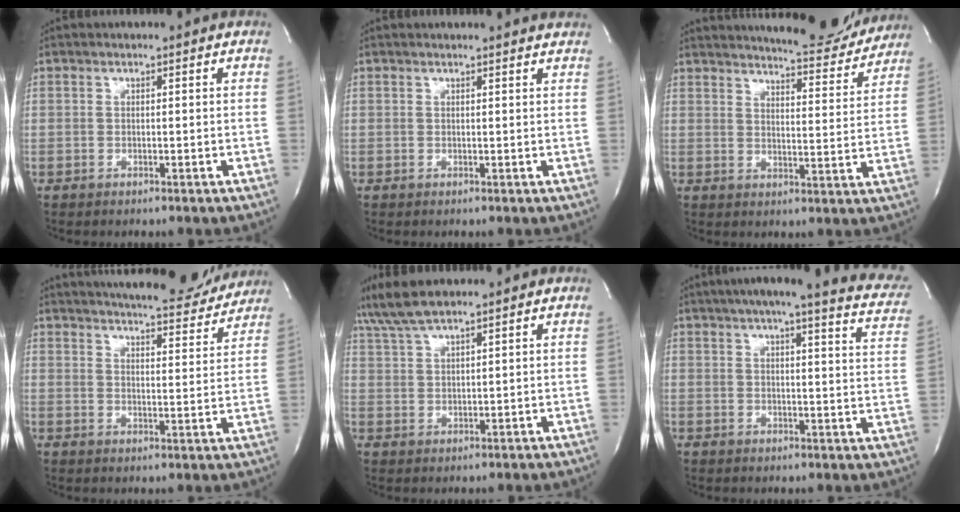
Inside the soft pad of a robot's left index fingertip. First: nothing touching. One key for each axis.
{"total": 5.8, "fx": 5.6, "fy": 0.2, "fz": 1.2, "tx": -0.013, "ty": 0.003, "tz": 0.044}
{"total": 14.0, "fx": 13.4, "fy": 1.9, "fz": 3.6, "tx": -0.045, "ty": -0.033, "tz": 0.163}
{"total": 18.1, "fx": 17.0, "fy": 3.0, "fz": 5.7, "tx": -0.084, "ty": -0.024, "tz": 0.214}
{"total": 6.0, "fx": 5.2, "fy": 0.1, "fz": 3.0, "tx": -0.072, "ty": 0.022, "tz": 0.106}
{"total": 21.2, "fx": 17.8, "fy": 2.2, "fz": 11.3, "tx": -0.151, "ty": -0.026, "tz": 0.196}